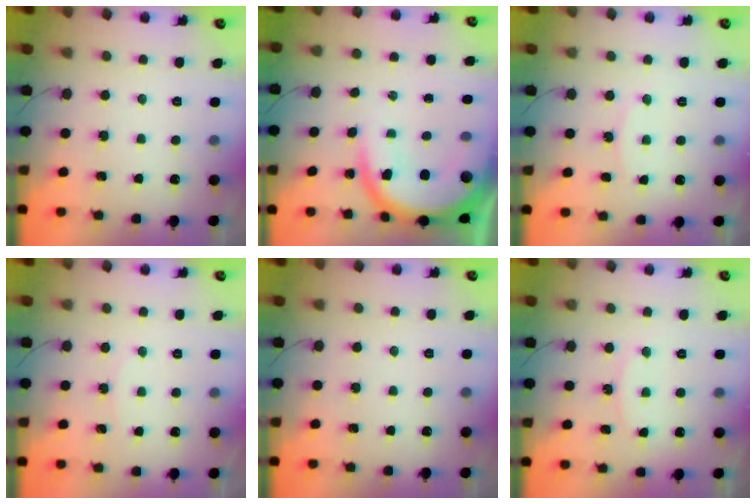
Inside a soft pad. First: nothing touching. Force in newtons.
{"total": 13.8, "press": 13.7, "slide": 1.3}
{"total": 6.7, "press": 6.7, "slide": 0.4}
{"total": 3.9, "press": 3.1, "slide": 2.3}
{"total": 0.0}
{"total": 6.5, "press": 6.5, "slide": 0.4}